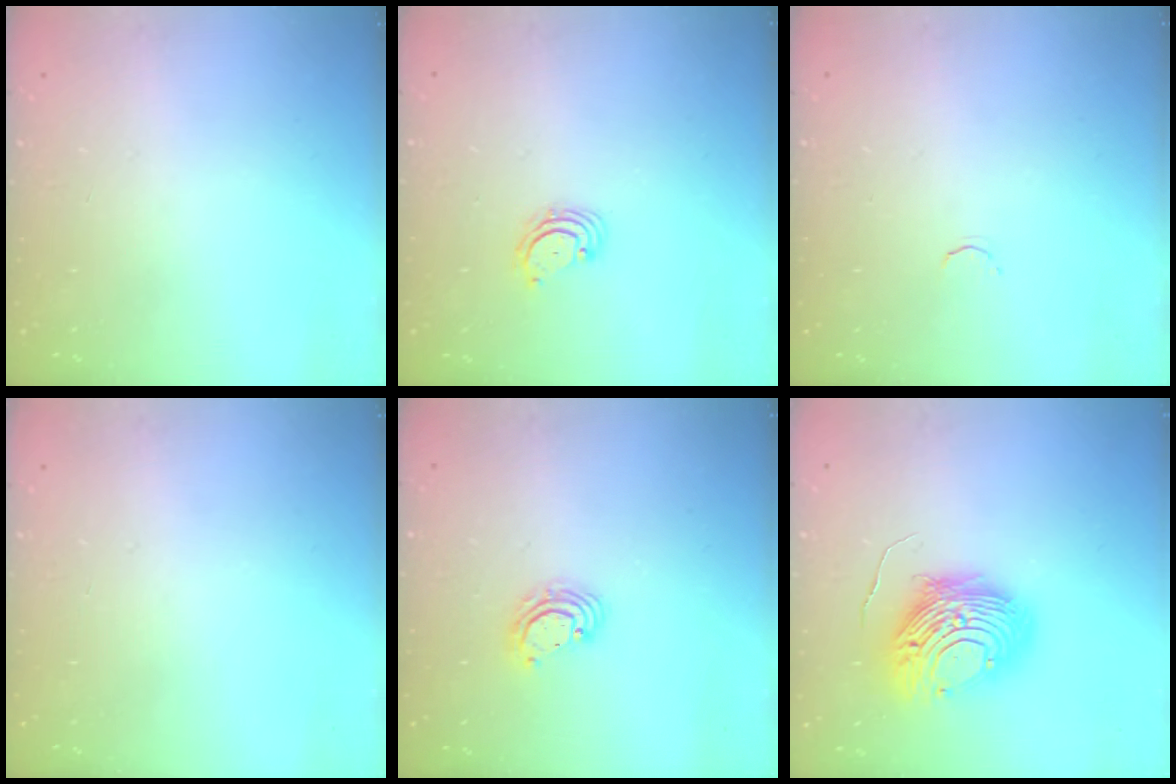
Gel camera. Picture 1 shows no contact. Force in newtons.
{"total": 3.1, "press": 3.1, "slide": 0.3}
{"total": 1.7, "press": 1.6, "slide": 0.5}
{"total": 0.0}
{"total": 4.6, "press": 4.6, "slide": 0.2}
{"total": 12.9, "press": 12.9, "slide": 0.6}